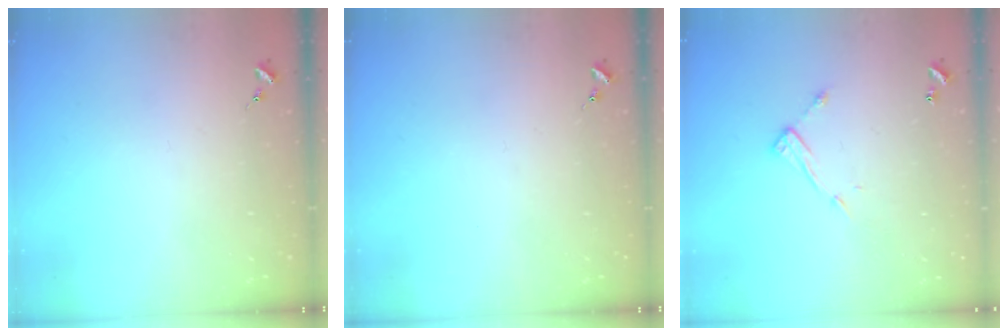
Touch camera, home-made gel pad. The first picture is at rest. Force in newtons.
{"total": 0.0}
{"total": 8.6, "press": 8.6, "slide": 0.4}